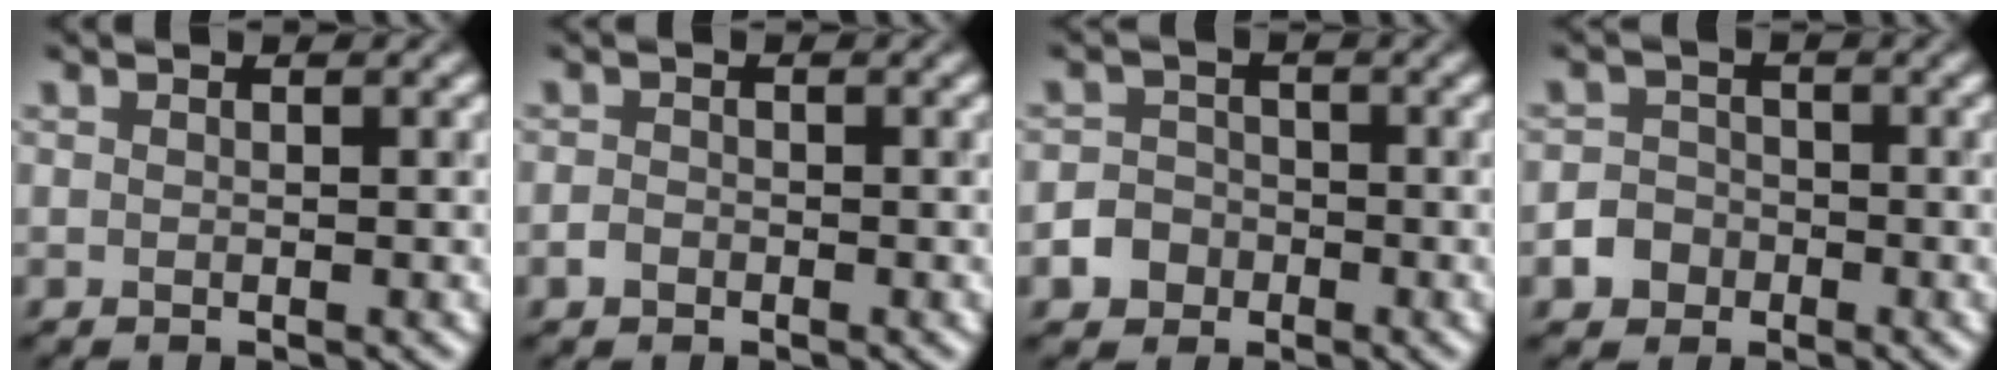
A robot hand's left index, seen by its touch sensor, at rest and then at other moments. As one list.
[{"total": 1.2, "force": [-0.6, 0.9, 0.5], "torque": [-0.007, 0.001, -0.015]}, {"total": 3.4, "force": [-1.8, 2.8, 0.9], "torque": [0.001, -0.005, -0.038]}, {"total": 3.2, "force": [-1.7, 2.6, 0.8], "torque": [0.003, -0.005, -0.036]}]